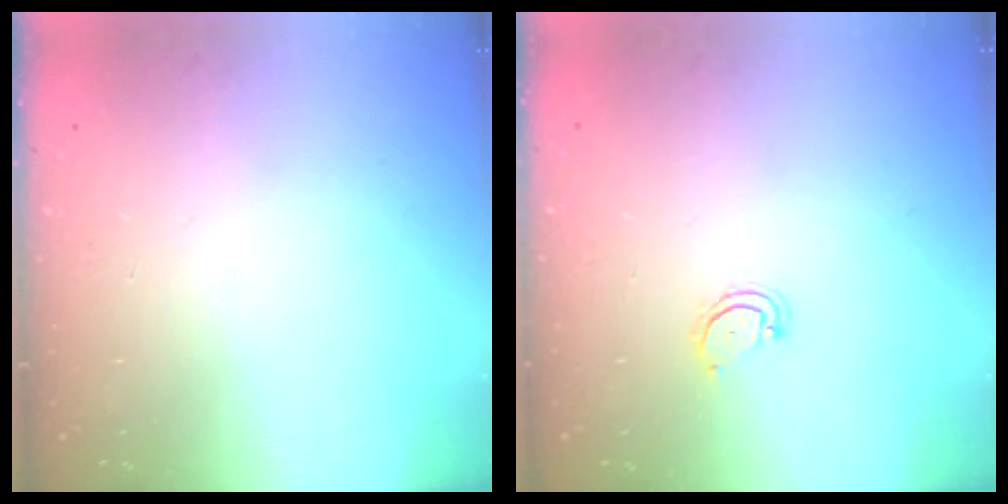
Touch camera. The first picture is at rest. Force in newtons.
{"total": 3.6, "press": 3.5, "slide": 0.4}